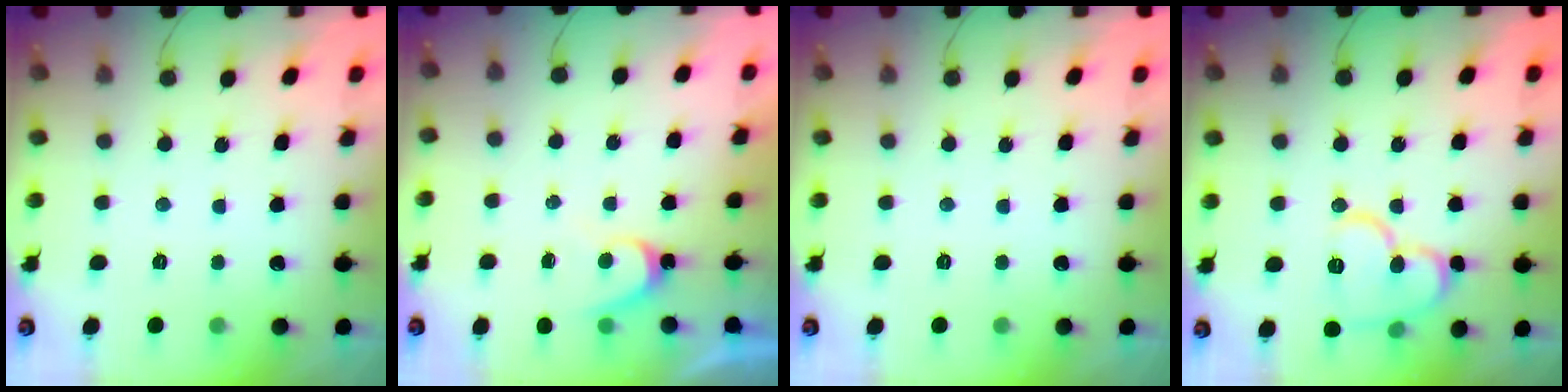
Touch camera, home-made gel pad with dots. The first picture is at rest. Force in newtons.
{"total": 4.9, "press": 4.8, "slide": 0.5}
{"total": 0.0}
{"total": 12.8, "press": 12.8, "slide": 0.6}